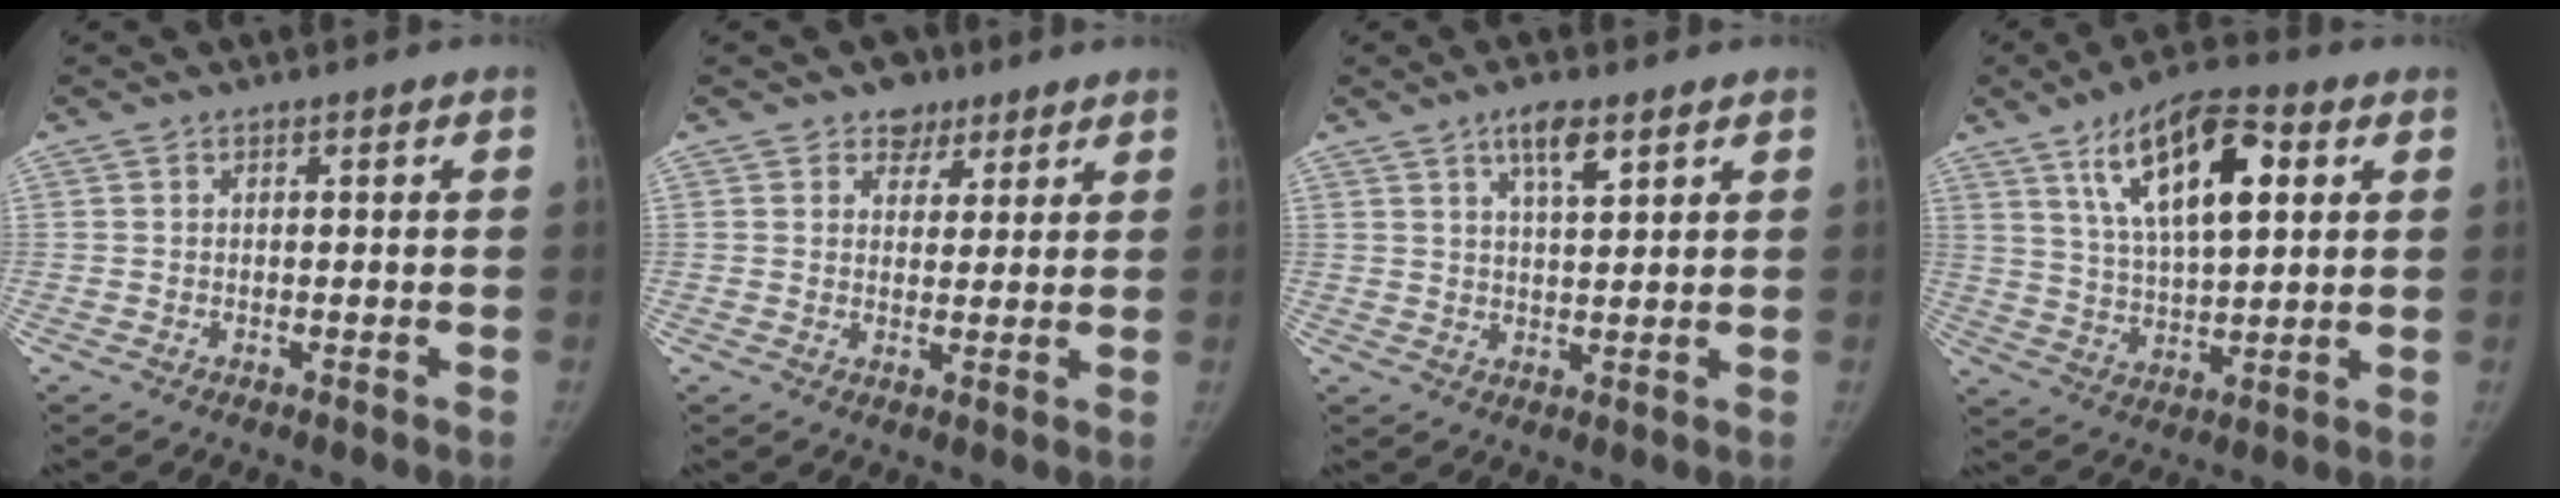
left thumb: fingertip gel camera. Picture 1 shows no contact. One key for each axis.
{"total": 4.6, "fx": 3.0, "fy": 3.3, "fz": 0.9, "tx": 0.013, "ty": -0.014, "tz": 0.043}
{"total": 5.4, "fx": 3.3, "fy": 1.7, "fz": 3.9, "tx": -0.059, "ty": -0.017, "tz": 0.057}
{"total": 16.3, "fx": 6.1, "fy": 6.1, "fz": 13.8, "tx": -0.225, "ty": -0.005, "tz": 0.102}